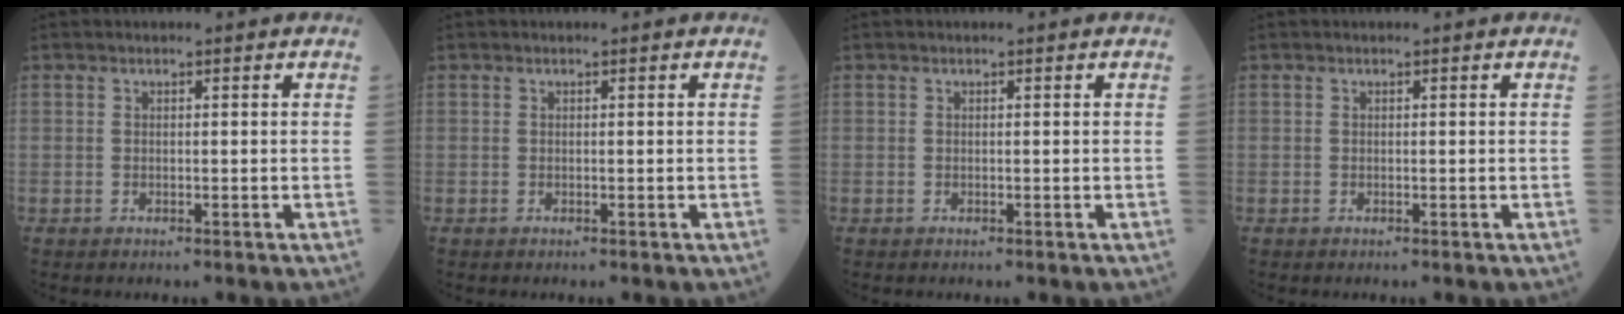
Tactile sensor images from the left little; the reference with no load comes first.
{"total": 0.0}
{"total": 0.0}
{"total": 0.0}